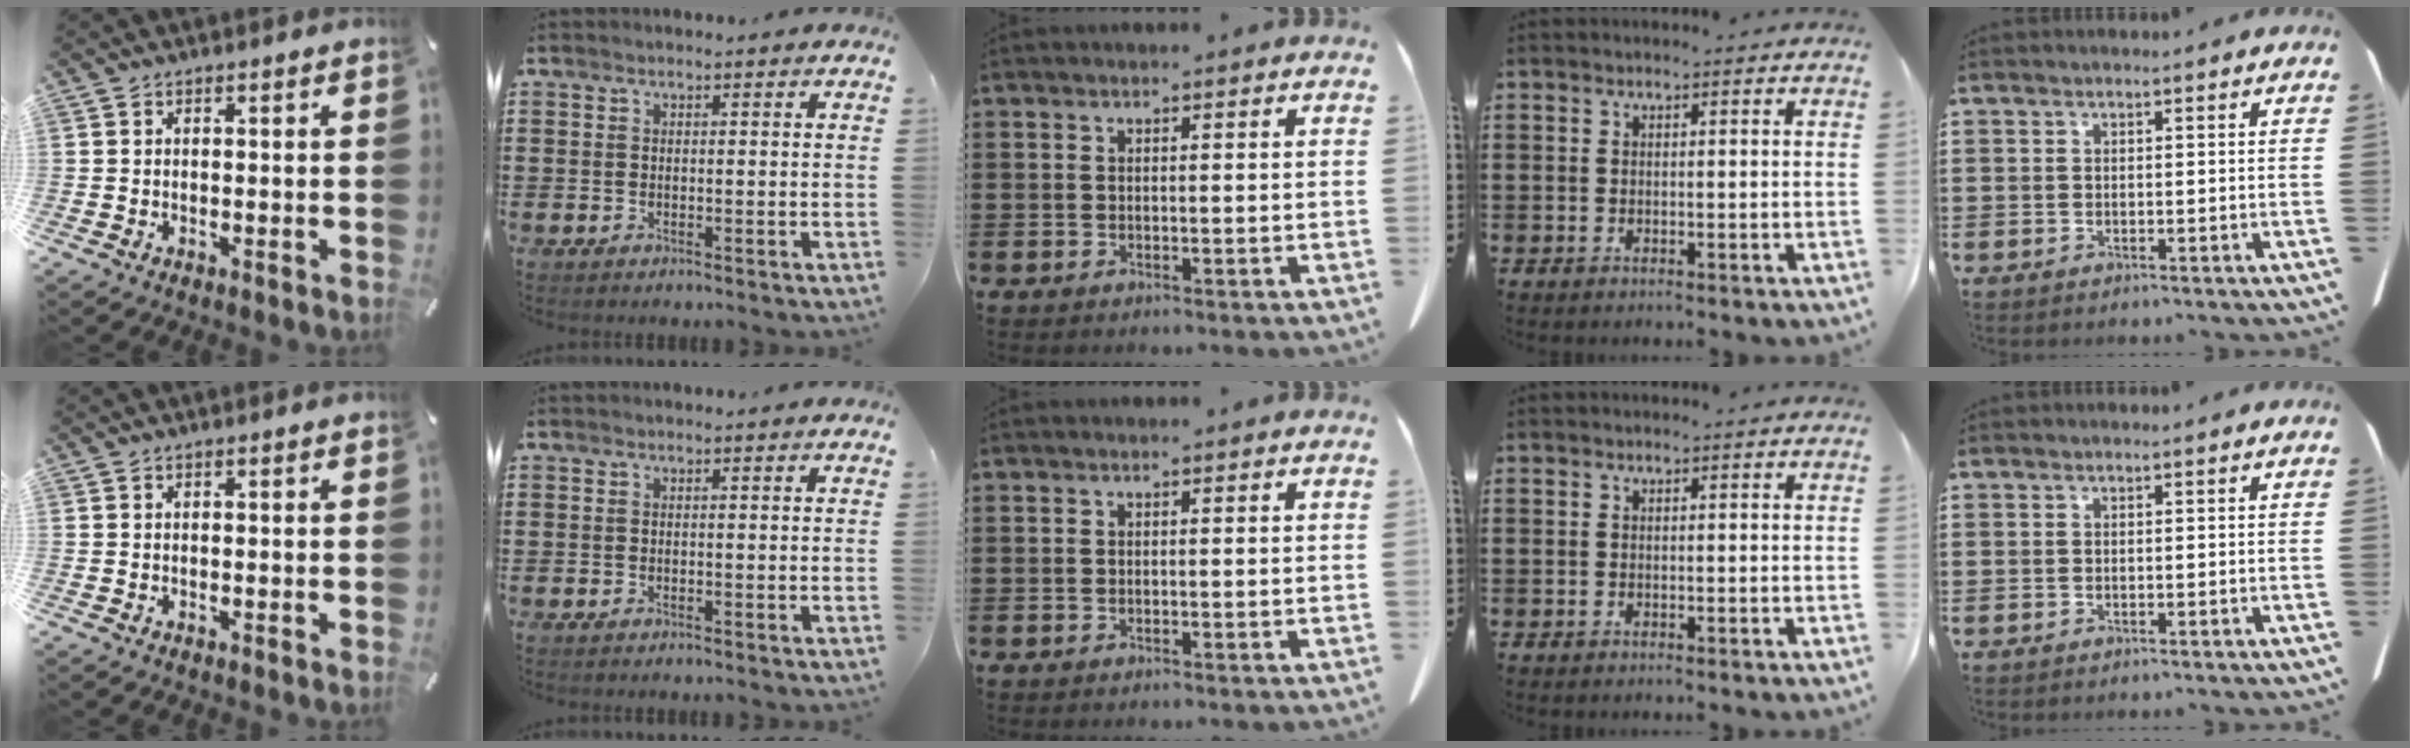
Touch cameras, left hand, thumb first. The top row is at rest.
{}